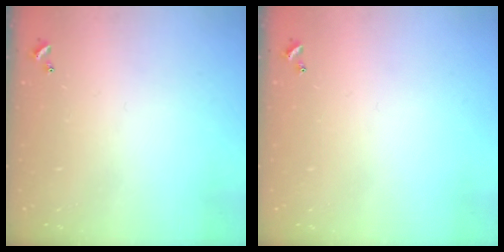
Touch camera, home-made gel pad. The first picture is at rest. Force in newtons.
{"total": 0.0}